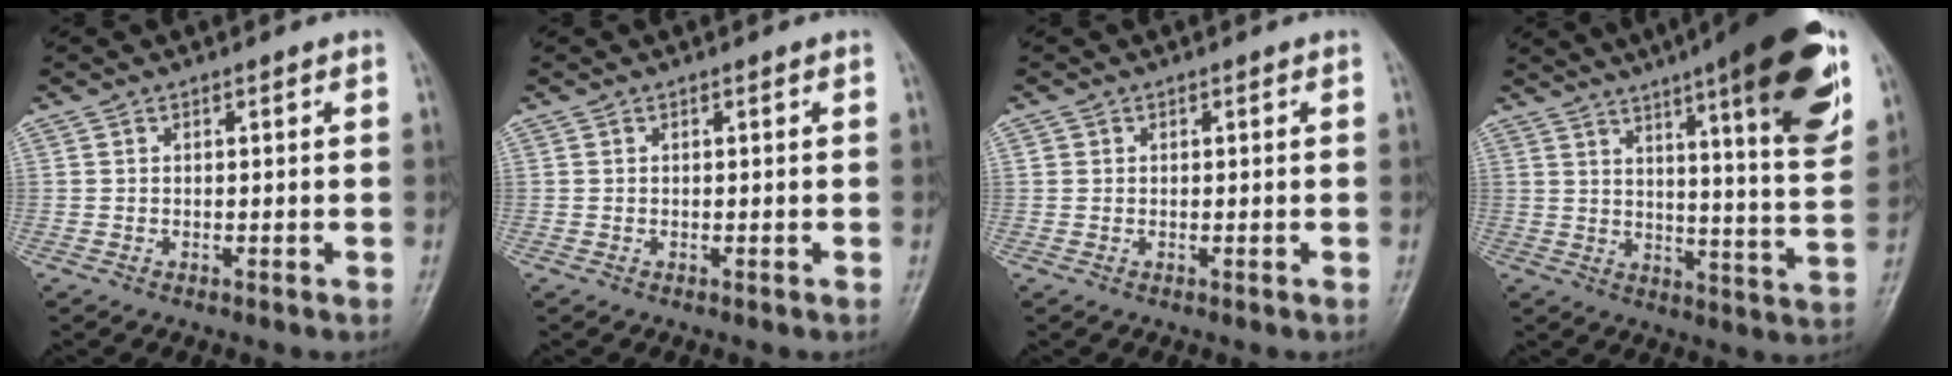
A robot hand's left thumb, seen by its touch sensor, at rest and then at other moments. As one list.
[{"total": 0.0}, {"total": 0.7, "force": [0.1, 0.6, 0.1], "torque": [0.003, 0.002, 0.003]}, {"total": 22.7, "force": [12.4, 3.9, 18.6], "torque": [-0.243, -0.043, 0.171]}]